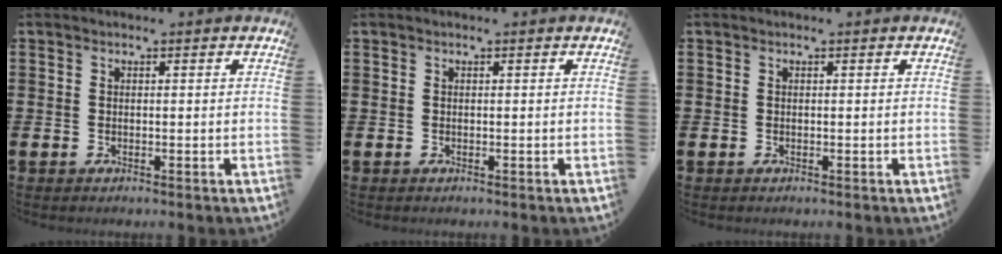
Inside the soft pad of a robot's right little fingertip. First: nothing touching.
{"total": 0.0}
{"total": 0.0}